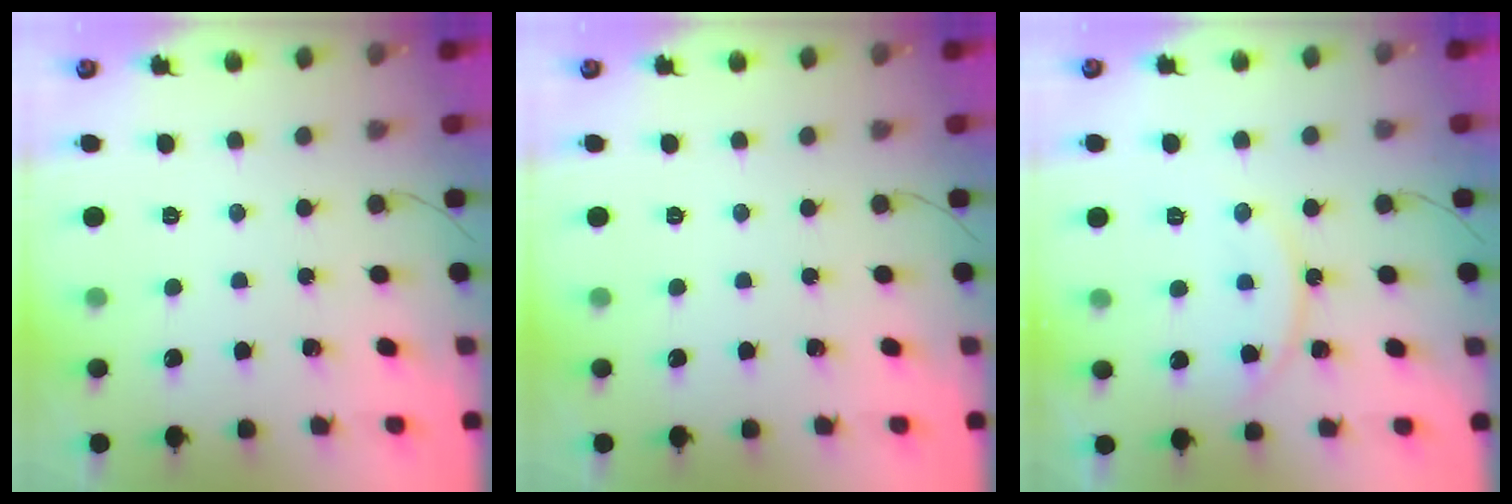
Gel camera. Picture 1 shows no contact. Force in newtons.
{"total": 0.0}
{"total": 10.1, "press": 10.1, "slide": 0.2}